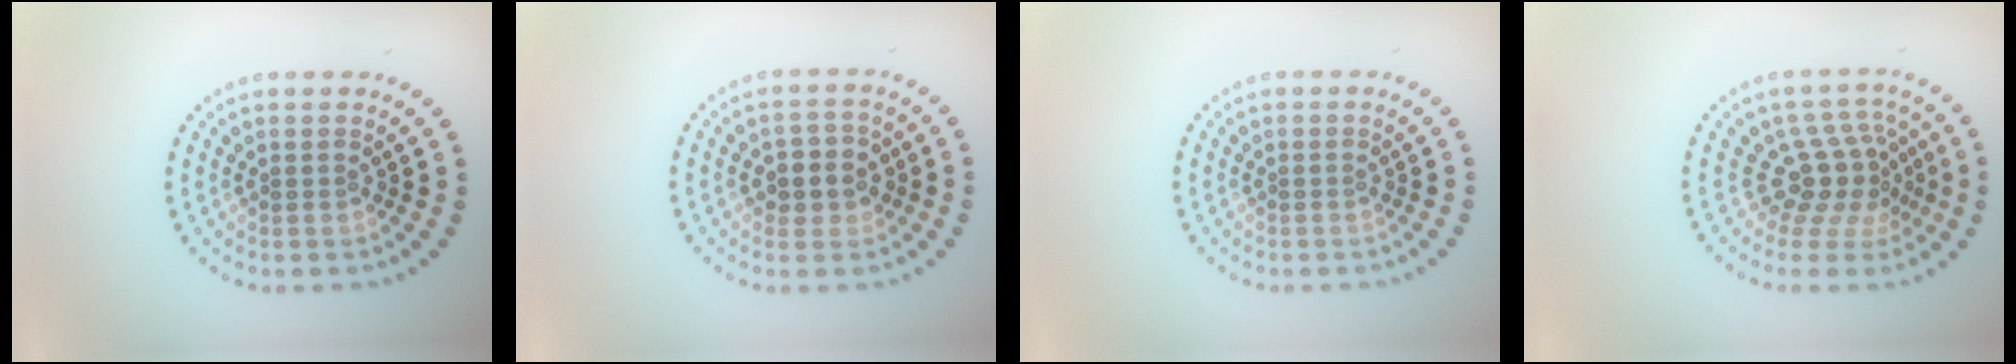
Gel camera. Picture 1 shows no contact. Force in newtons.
{"total": 2.8, "press": 2.7, "slide": 0.8}
{"total": 0.0}
{"total": 4.2, "press": 3.0, "slide": 2.9}